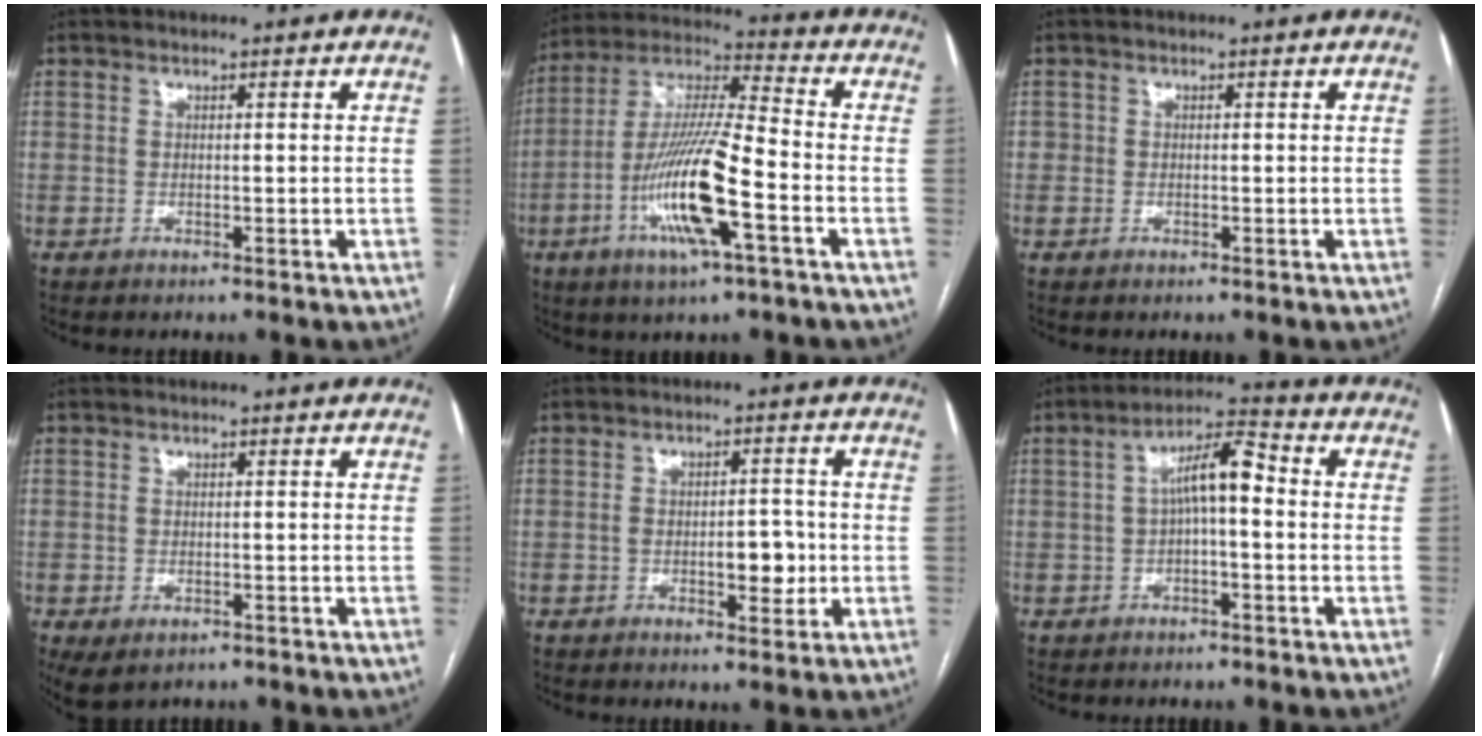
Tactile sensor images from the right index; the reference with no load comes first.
{"total": 15.8, "force": [-5.4, 1.5, 14.8], "torque": [-0.297, -0.008, -0.101]}
{"total": 0.6, "force": [0.0, 0.6, 0.1], "torque": [0.002, 0.003, -0.002]}
{"total": 0.8, "force": [-0.5, 0.3, 0.5], "torque": [-0.009, -0.001, -0.006]}
{"total": 5.4, "force": [-1.2, 2.3, 4.8], "torque": [-0.068, 0.006, -0.012]}
{"total": 7.2, "force": [0.1, 1.9, 7.0], "torque": [-0.123, 0.032, -0.002]}